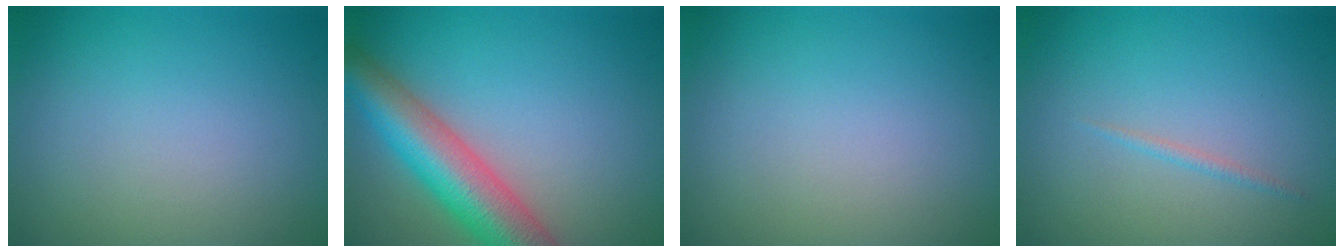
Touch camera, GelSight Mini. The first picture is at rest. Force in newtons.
{"total": 7.9, "press": 7.9, "slide": 0.4}
{"total": 0.0}
{"total": 0.6, "press": 0.6, "slide": 0.0}